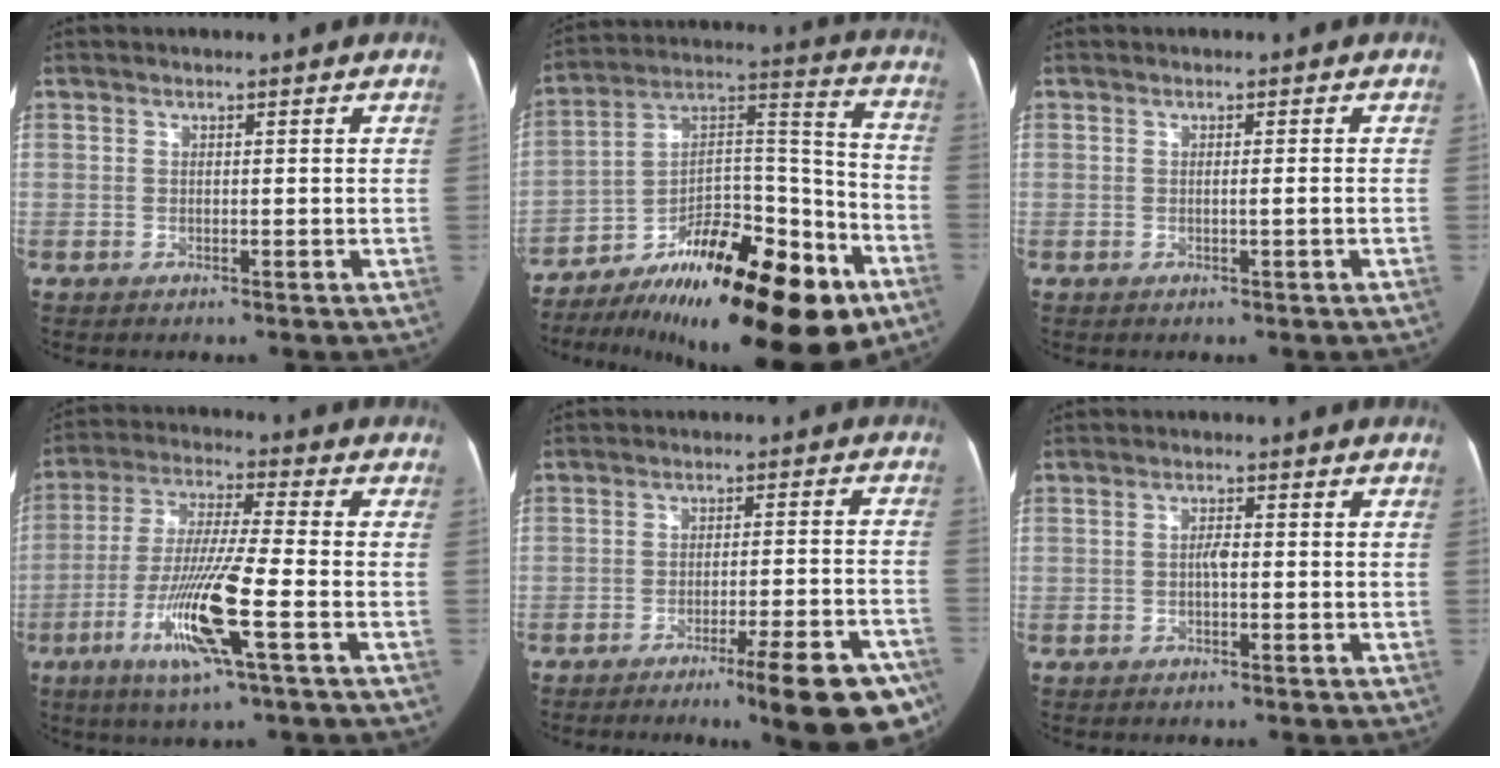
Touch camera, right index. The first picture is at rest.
{"total": 24.9, "force": [-15.4, 8.3, 17.7], "torque": [-0.243, 0.042, -0.238]}
{"total": 1.0, "force": [-0.3, -0.4, 0.9], "torque": [-0.011, -0.001, -0.004]}
{"total": 13.2, "force": [-4.8, -0.3, 12.3], "torque": [-0.245, -0.020, -0.094]}
{"total": 14.2, "force": [-9.5, 1.5, 10.4], "torque": [-0.081, 0.019, -0.133]}
{"total": 1.5, "force": [-0.3, 0.3, 1.4], "torque": [-0.027, 0.002, -0.007]}